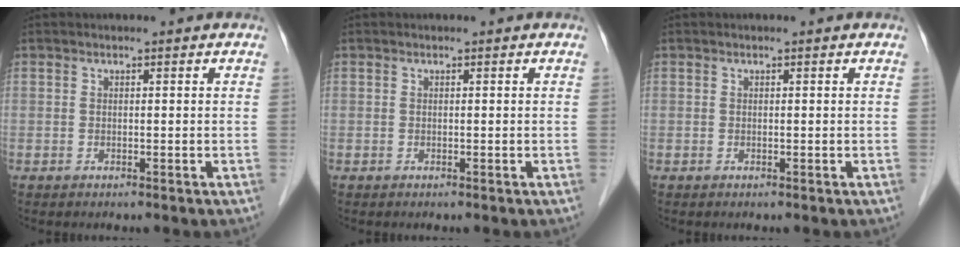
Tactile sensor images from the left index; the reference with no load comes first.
{"total": 0.0}
{"total": 0.0}